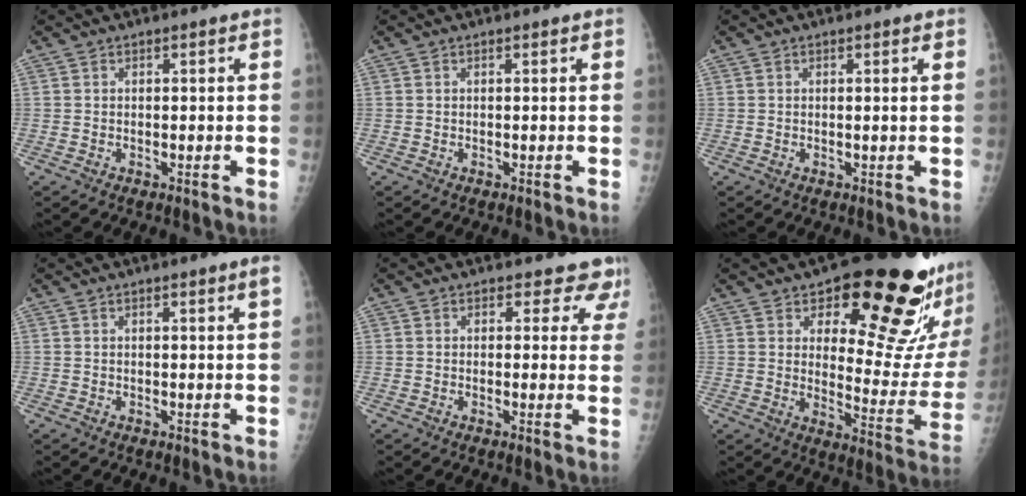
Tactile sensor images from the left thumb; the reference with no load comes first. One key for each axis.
{"total": 0.0}
{"total": 0.7, "fx": 0.1, "fy": -0.3, "fz": 0.6, "tx": -0.017, "ty": -0.003, "tz": 0.004}
{"total": 1.5, "fx": 0.9, "fy": -0.3, "fz": 1.2, "tx": -0.017, "ty": -0.007, "tz": 0.013}
{"total": 5.8, "fx": 4.9, "fy": 3.1, "fz": 0.4, "tx": 0.041, "ty": -0.023, "tz": 0.034}
{"total": 23.0, "fx": 14.7, "fy": 7.9, "fz": 15.7, "tx": -0.165, "ty": -0.102, "tz": 0.200}